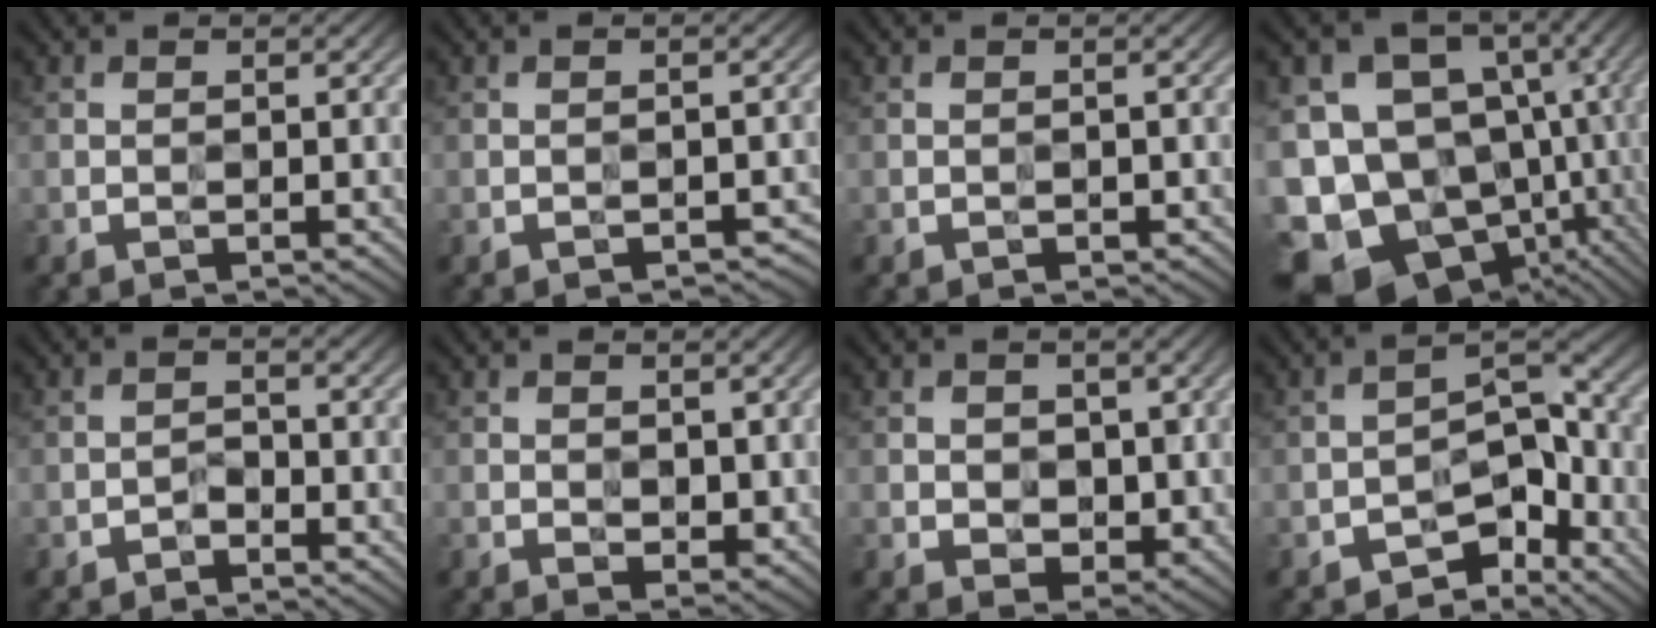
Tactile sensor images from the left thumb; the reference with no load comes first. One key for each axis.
{"total": 2.3, "fx": -1.4, "fy": 1.3, "fz": 1.3, "tx": -0.015, "ty": -0.008, "tz": -0.012}
{"total": 0.5, "fx": -0.3, "fy": 0.3, "fz": 0.2, "tx": -0.001, "ty": -0.003, "tz": -0.005}
{"total": 19.0, "fx": -4.0, "fy": 14.8, "fz": 11.2, "tx": -0.238, "ty": -0.013, "tz": -0.023}
{"total": 1.5, "fx": -1.2, "fy": 0.8, "fz": 0.5, "tx": -0.005, "ty": 0.003, "tz": -0.026}
{"total": 2.3, "fx": 0.8, "fy": 1.5, "fz": 1.5, "tx": -0.027, "ty": -0.010, "tz": 0.020}
{"total": 3.8, "fx": 0.6, "fy": 3.0, "fz": 2.3, "tx": -0.045, "ty": -0.011, "tz": 0.010}
{"total": 8.0, "fx": -4.8, "fy": 4.5, "fz": 4.6, "tx": -0.051, "ty": -0.005, "tz": -0.086}